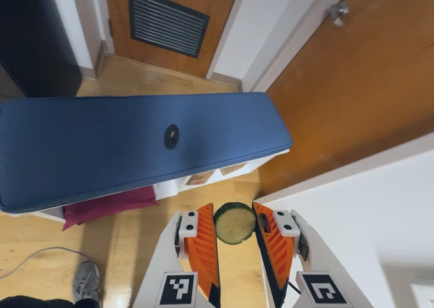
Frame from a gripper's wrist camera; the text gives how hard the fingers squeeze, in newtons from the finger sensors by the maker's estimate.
{"total": 11.1, "left": 11.7, "right": 10.5}